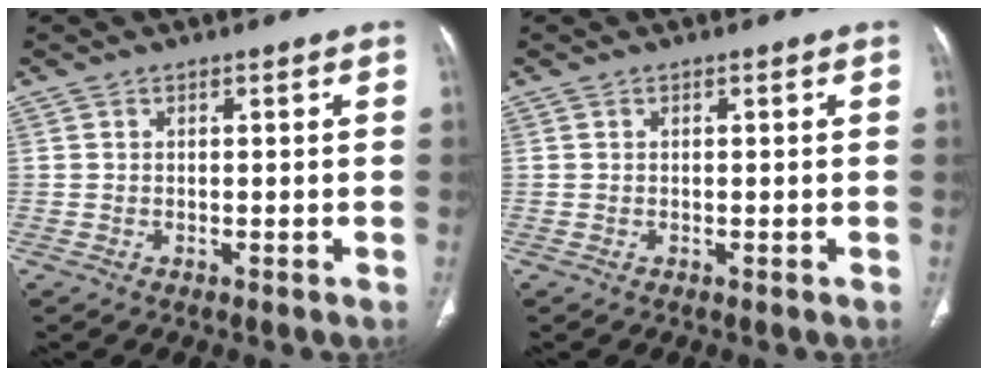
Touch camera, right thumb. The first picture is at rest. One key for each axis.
{"total": 0.0}